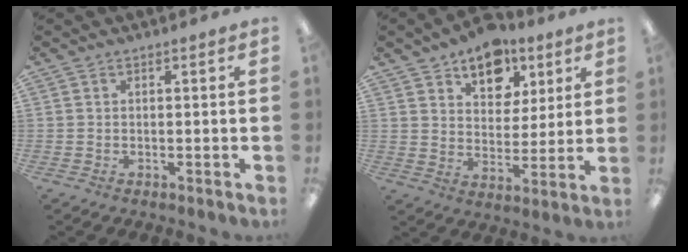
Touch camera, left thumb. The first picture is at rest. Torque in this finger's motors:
{"motor_torque": [0.14, 0.23, -0.23, 0.06, 0.08]}